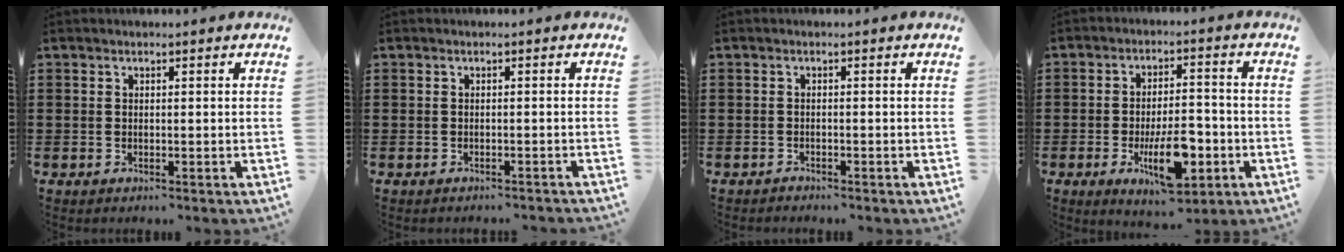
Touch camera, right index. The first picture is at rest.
{"total": 0.8, "force": [-0.7, 0.0, 0.2], "torque": [-0.006, -0.002, -0.015]}
{"total": 0.9, "force": [-0.9, 0.0, 0.0], "torque": [-0.002, 0.000, -0.020]}
{"total": 10.0, "force": [-3.5, 4.0, 8.4], "torque": [-0.151, -0.004, -0.059]}